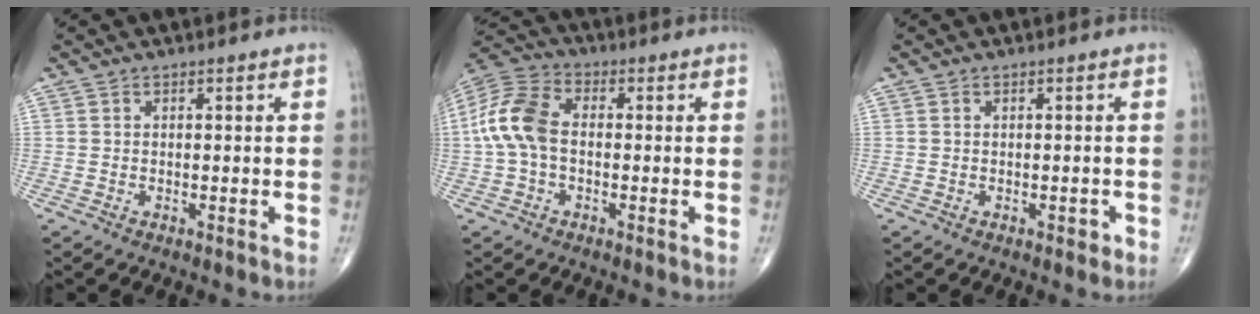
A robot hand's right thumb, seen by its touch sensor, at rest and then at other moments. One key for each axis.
{"total": 10.7, "fx": -0.4, "fy": 6.8, "fz": 8.3, "tx": -0.179, "ty": 0.031, "tz": -0.017}
{"total": 1.1, "fx": -0.4, "fy": 0.6, "fz": 0.8, "tx": -0.005, "ty": 0.001, "tz": -0.004}